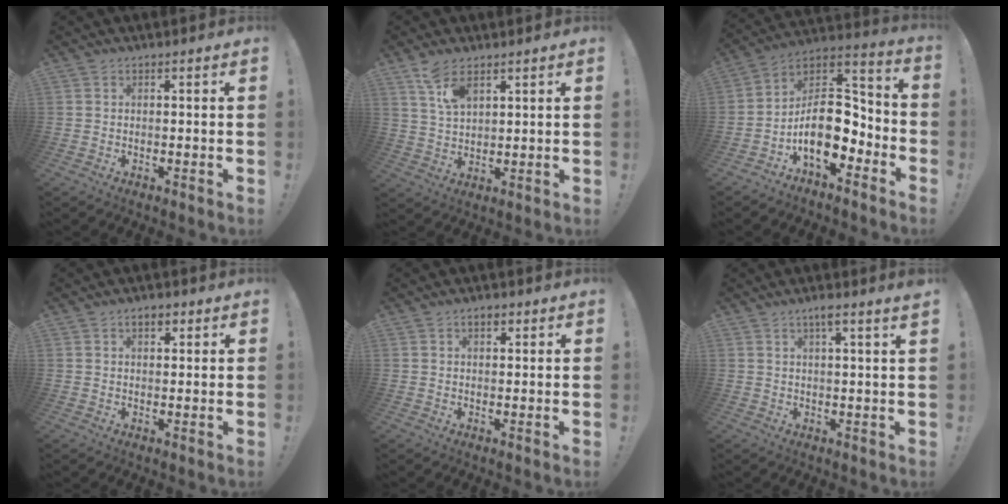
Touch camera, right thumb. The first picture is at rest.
{"total": 7.4, "force": [4.7, 3.4, 4.6], "torque": [-0.075, -0.022, 0.086]}
{"total": 16.5, "force": [-4.5, 10.3, 12.1], "torque": [-0.185, 0.013, -0.066]}
{"total": 3.3, "force": [1.6, 1.9, 2.2], "torque": [-0.028, -0.001, 0.025]}
{"total": 2.6, "force": [1.2, 1.4, 1.9], "torque": [-0.028, -0.001, 0.019]}
{"total": 3.7, "force": [2.4, -0.3, 2.9], "torque": [-0.048, -0.012, 0.036]}